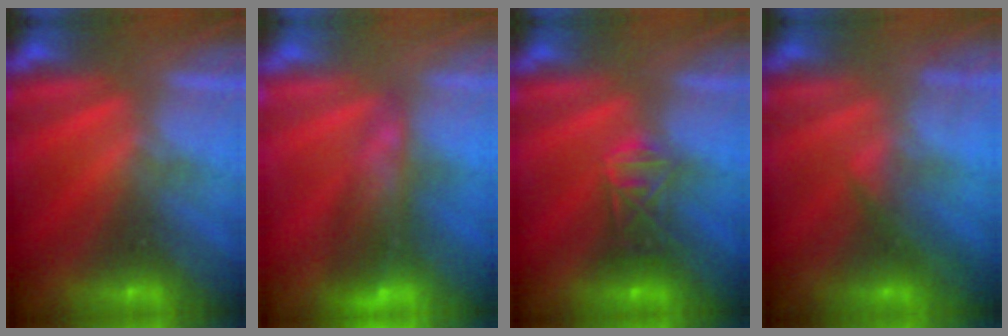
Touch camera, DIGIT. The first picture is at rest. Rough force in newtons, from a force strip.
{"total": 7.8}
{"total": 2.6}
{"total": 1.9}